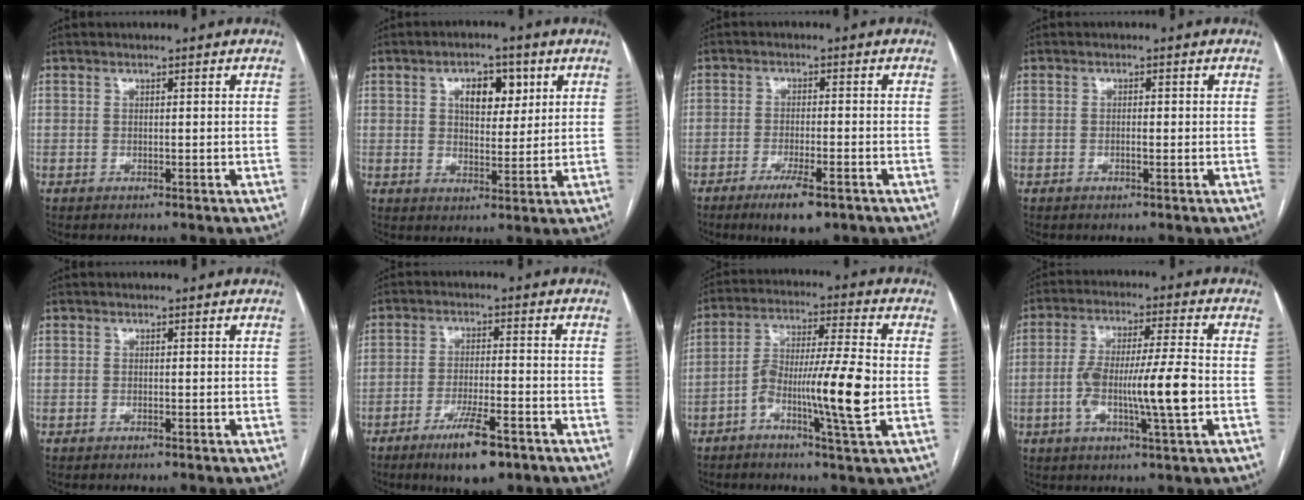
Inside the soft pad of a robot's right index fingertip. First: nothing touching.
{"total": 6.7, "force": [2.7, 3.6, 5.0], "torque": [-0.076, 0.010, 0.045]}
{"total": 6.6, "force": [-4.2, 1.2, 4.9], "torque": [-0.085, -0.011, -0.064]}
{"total": 1.1, "force": [-0.2, 0.3, 1.0], "torque": [-0.019, 0.001, -0.005]}
{"total": 0.0}
{"total": 8.5, "force": [-5.4, 1.5, 6.4], "torque": [-0.113, -0.013, -0.086]}
{"total": 11.6, "force": [-3.2, 0.3, 11.1], "torque": [-0.203, 0.007, -0.061]}
{"total": 11.8, "force": [-2.4, 0.6, 11.5], "torque": [-0.211, 0.004, -0.045]}